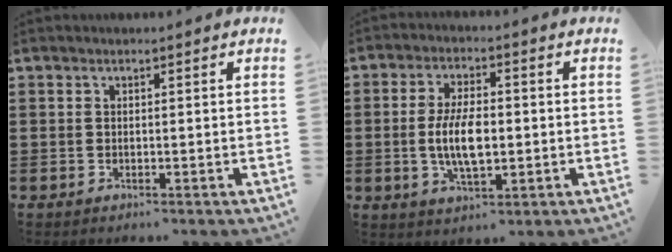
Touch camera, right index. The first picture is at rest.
{"total": 7.8, "force": [-0.7, 3.1, 7.1], "torque": [-0.146, -0.009, -0.020]}